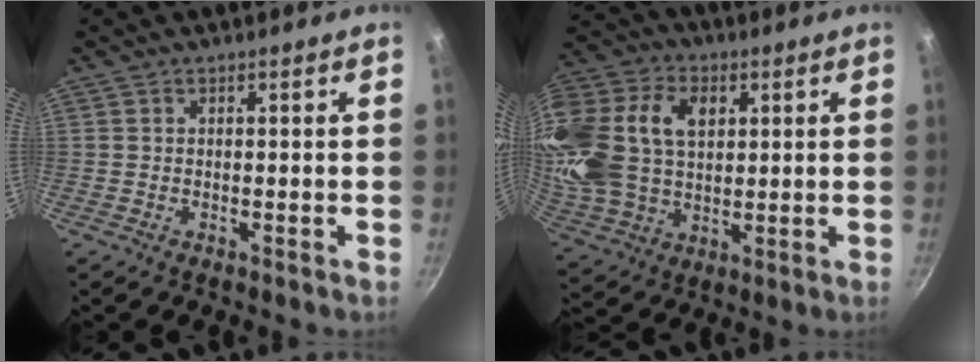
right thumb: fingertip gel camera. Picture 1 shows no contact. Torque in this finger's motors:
{"motor_torque": [2.23, 2.77, 1.32, -0.20, 0.31]}